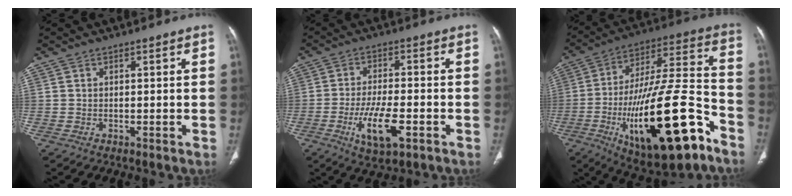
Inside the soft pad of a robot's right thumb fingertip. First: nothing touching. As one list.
[{"total": 9.8, "force": [-3.7, 3.5, 8.4], "torque": [-0.154, 0.005, -0.062]}, {"total": 29.8, "force": [-12.3, 10.0, 25.2], "torque": [-0.426, 0.054, -0.182]}]